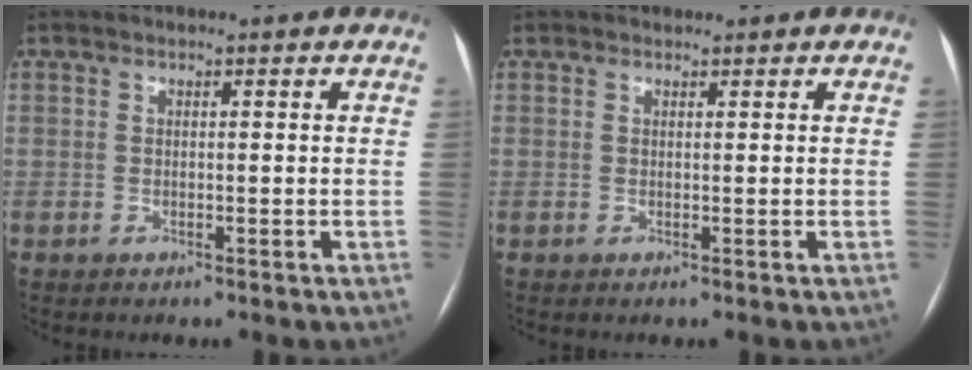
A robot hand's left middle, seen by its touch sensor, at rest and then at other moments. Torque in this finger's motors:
{"motor_torque": [-0.04, 0.01, 0.06, -0.01]}